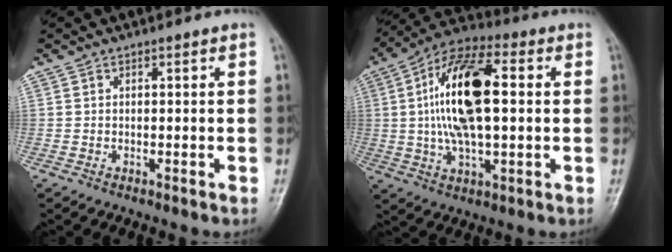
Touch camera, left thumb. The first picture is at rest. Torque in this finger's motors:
{"motor_torque": [1.12, 3.89, 1.74, -0.06, 0.47]}